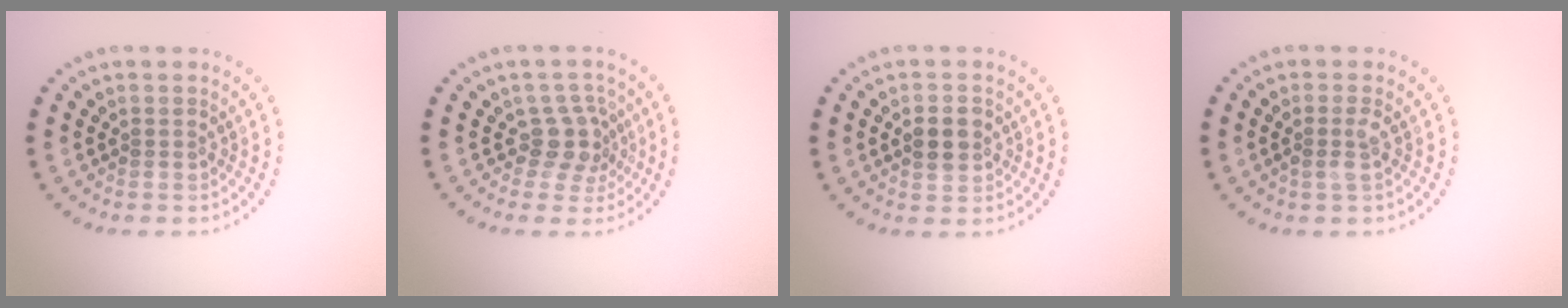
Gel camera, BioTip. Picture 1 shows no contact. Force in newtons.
{"total": 2.8, "press": 2.1, "slide": 1.8}
{"total": 3.0, "press": 3.0, "slide": 0.1}
{"total": 1.3, "press": 1.2, "slide": 0.7}